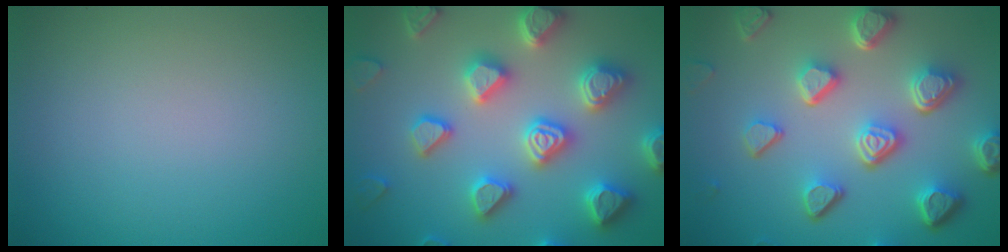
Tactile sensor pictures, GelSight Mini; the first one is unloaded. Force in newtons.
{"total": 7.3, "press": 7.1, "slide": 1.7}
{"total": 7.5, "press": 5.6, "slide": 5.0}